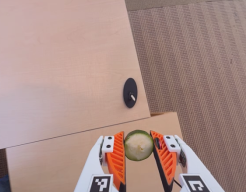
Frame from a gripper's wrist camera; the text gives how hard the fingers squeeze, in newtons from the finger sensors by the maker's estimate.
{"total": 10.5, "left": 10.8, "right": 10.1}